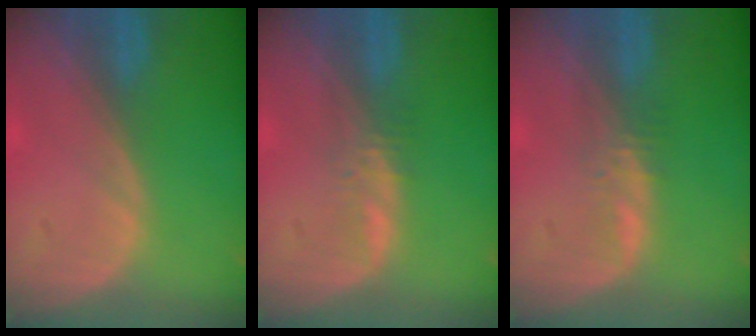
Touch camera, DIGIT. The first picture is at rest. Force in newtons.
{"total": 2.2, "press": 2.1, "slide": 0.2}
{"total": 2.2, "press": 2.1, "slide": 0.2}